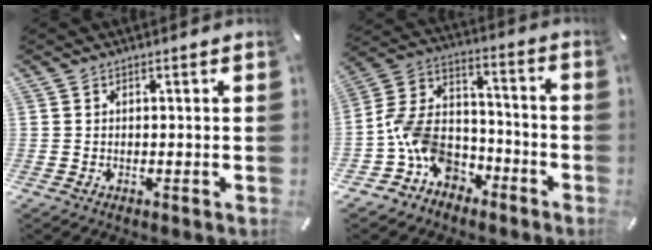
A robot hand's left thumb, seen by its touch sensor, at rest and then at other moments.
{"total": 12.8, "force": [-5.6, 10.0, 5.6], "torque": [-0.143, 0.022, -0.103]}